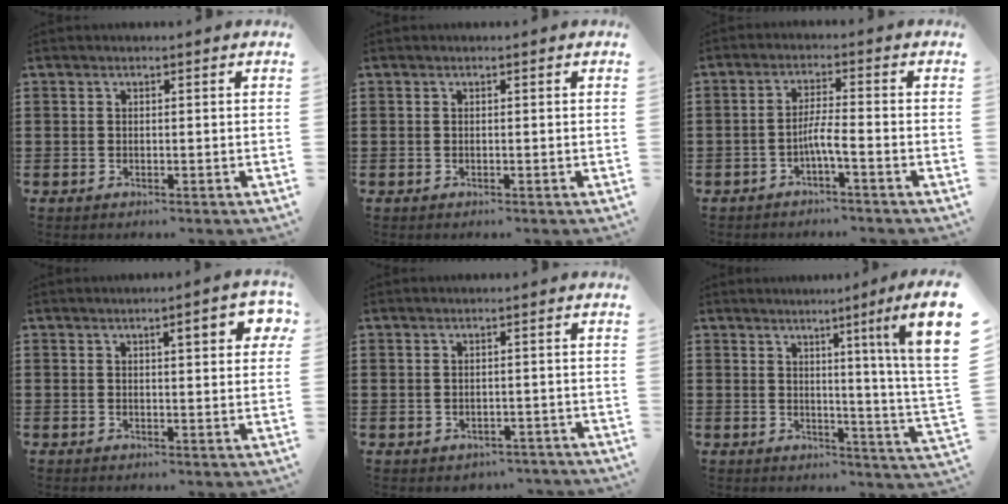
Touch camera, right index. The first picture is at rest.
{"total": 0.0}
{"total": 3.5, "force": [-1.8, 0.2, 3.0], "torque": [-0.062, -0.002, -0.037]}
{"total": 4.3, "force": [1.8, 1.0, 3.8], "torque": [-0.053, -0.002, 0.022]}
{"total": 1.1, "force": [-0.8, 0.8, -0.1], "torque": [-0.004, 0.001, -0.019]}
{"total": 5.7, "force": [2.8, -0.8, 5.0], "torque": [-0.095, -0.027, 0.035]}